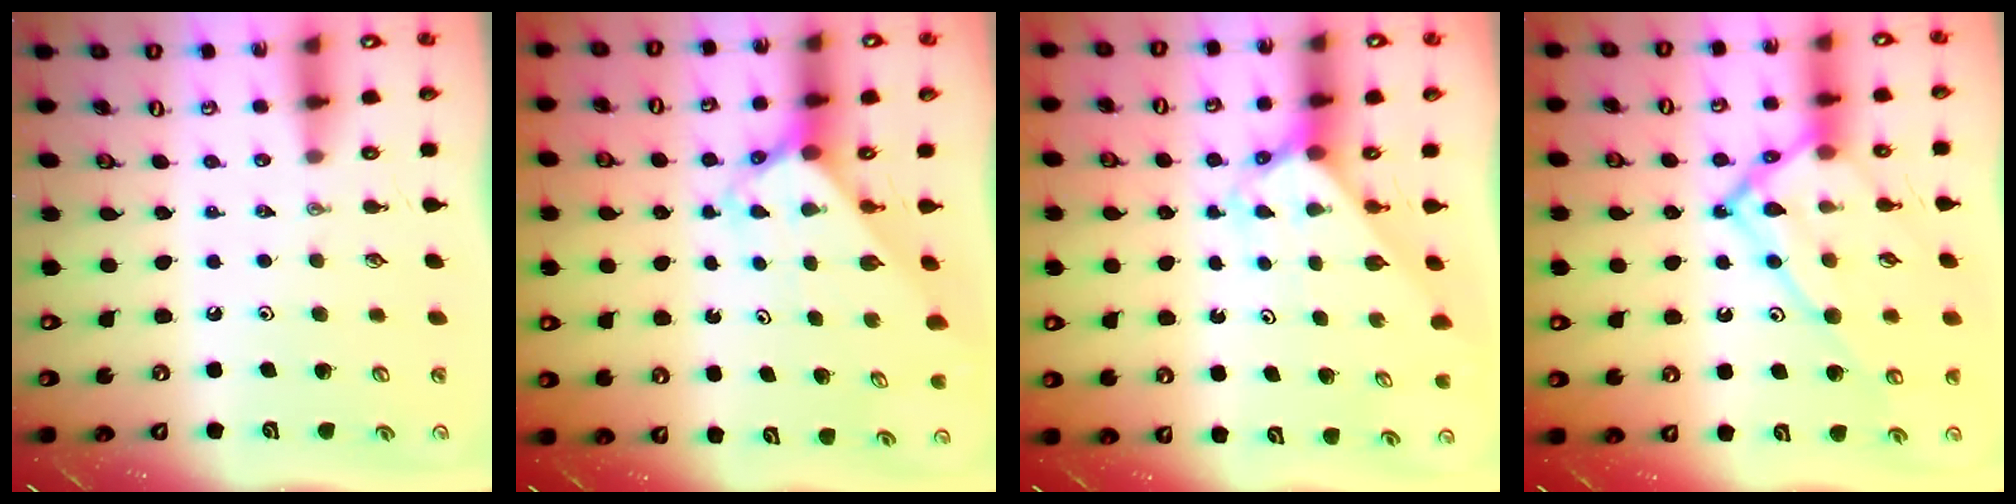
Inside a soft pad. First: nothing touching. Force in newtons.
{"total": 2.5, "press": 2.5, "slide": 0.1}
{"total": 2.7, "press": 2.7, "slide": 0.1}
{"total": 18.3, "press": 18.2, "slide": 2.0}